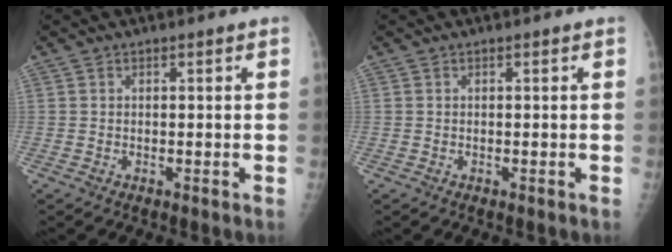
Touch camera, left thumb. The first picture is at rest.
{"total": 0.0}